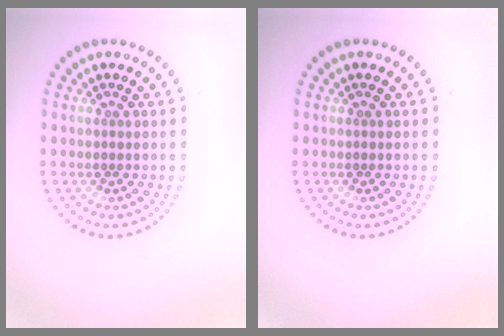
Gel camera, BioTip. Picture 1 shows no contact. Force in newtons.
{"total": 0.0}